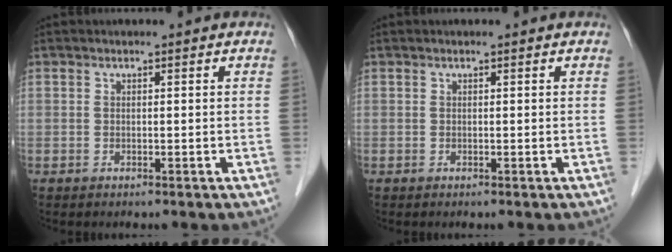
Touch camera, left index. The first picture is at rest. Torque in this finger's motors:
{"motor_torque": [-0.01, 0.00, 0.00, 0.00]}